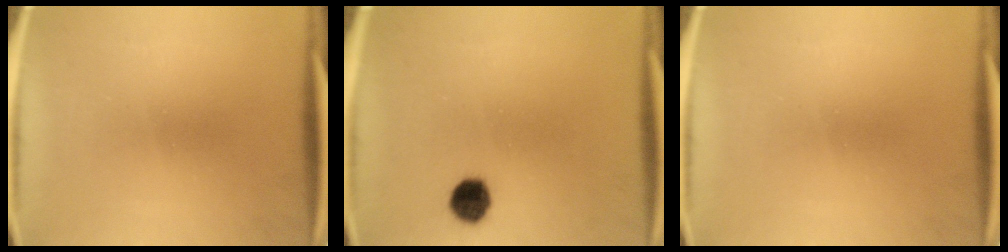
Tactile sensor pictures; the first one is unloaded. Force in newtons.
{"total": 5.5}
{"total": 0.0}